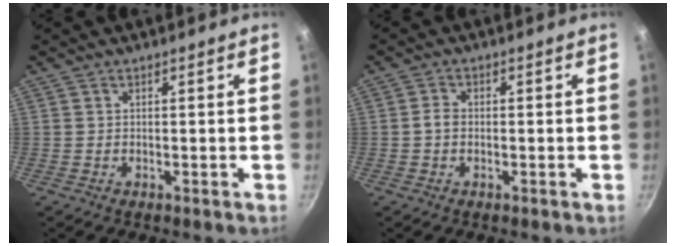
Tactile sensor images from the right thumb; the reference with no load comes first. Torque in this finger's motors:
{"motor_torque": [0.16, 0.13, 0.51, -0.07, 0.04]}